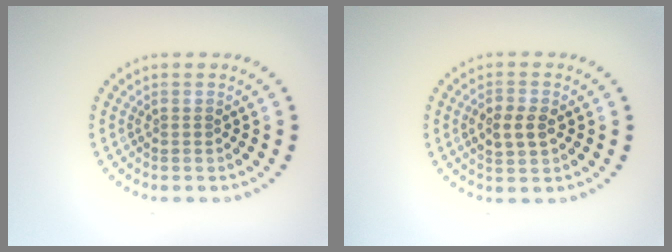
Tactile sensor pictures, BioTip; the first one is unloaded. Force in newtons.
{"total": 2.7, "press": 2.7, "slide": 0.2}